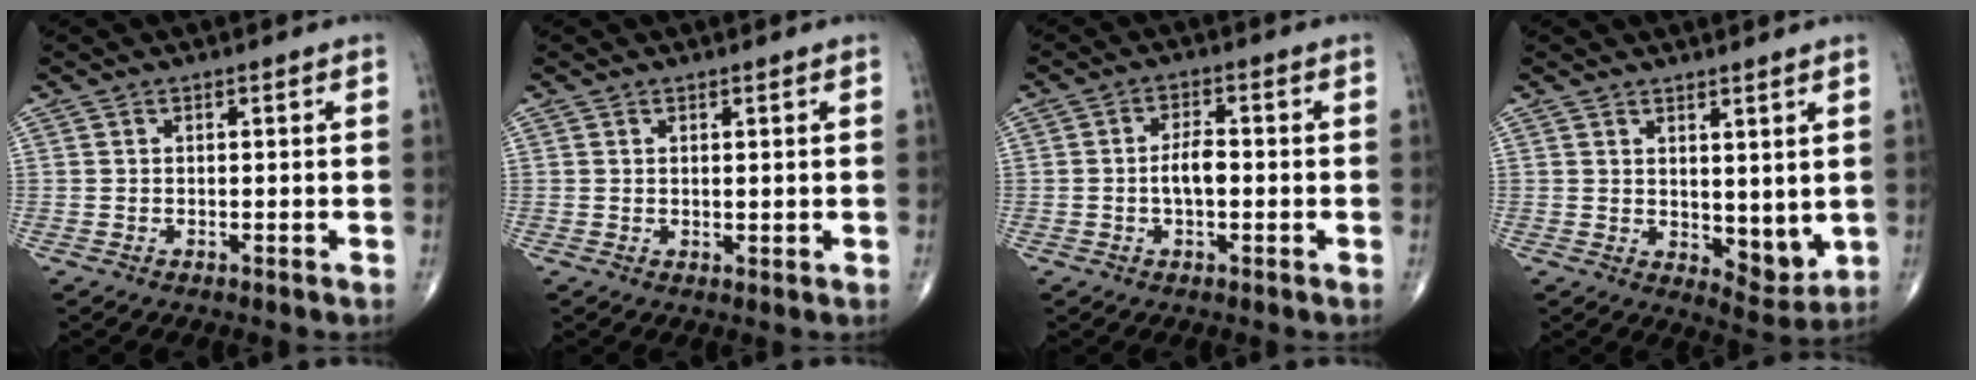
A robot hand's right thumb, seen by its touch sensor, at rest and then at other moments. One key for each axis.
{"total": 0.8, "fx": 0.5, "fy": 0.3, "fz": 0.5, "tx": -0.008, "ty": -0.006, "tz": 0.008}
{"total": 4.2, "fx": -0.7, "fy": 2.0, "fz": 3.6, "tx": -0.062, "ty": 0.014, "tz": -0.015}
{"total": 6.5, "fx": 1.7, "fy": 3.5, "fz": 5.2, "tx": -0.051, "ty": -0.028, "tz": 0.040}